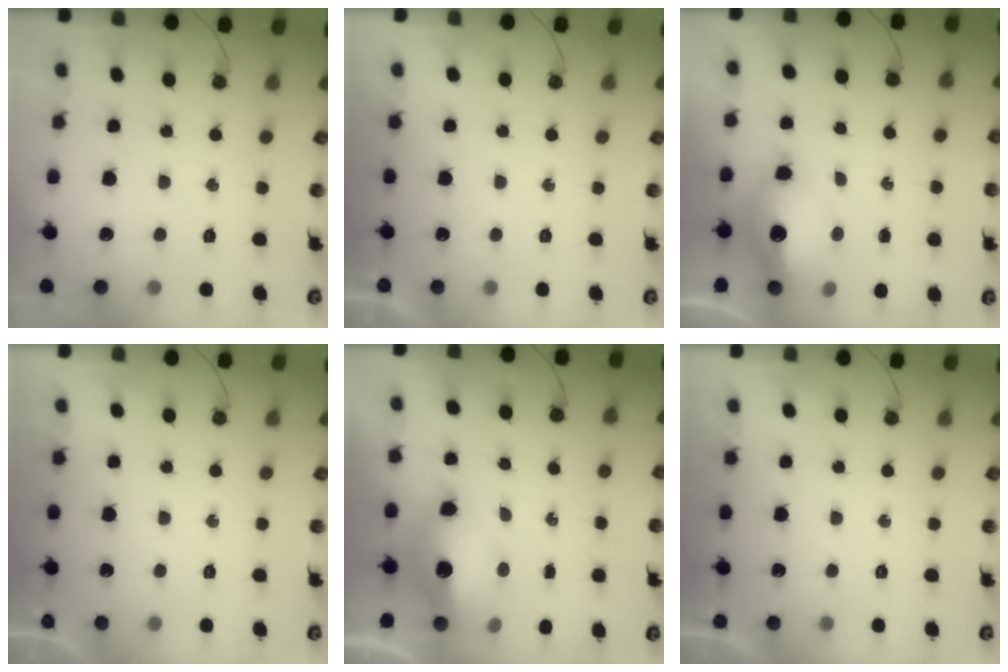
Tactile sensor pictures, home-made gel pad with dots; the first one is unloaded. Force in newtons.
{"total": 0.0}
{"total": 13.4, "press": 13.3, "slide": 1.4}
{"total": 0.0}
{"total": 13.2, "press": 13.1, "slide": 1.5}
{"total": 0.0}